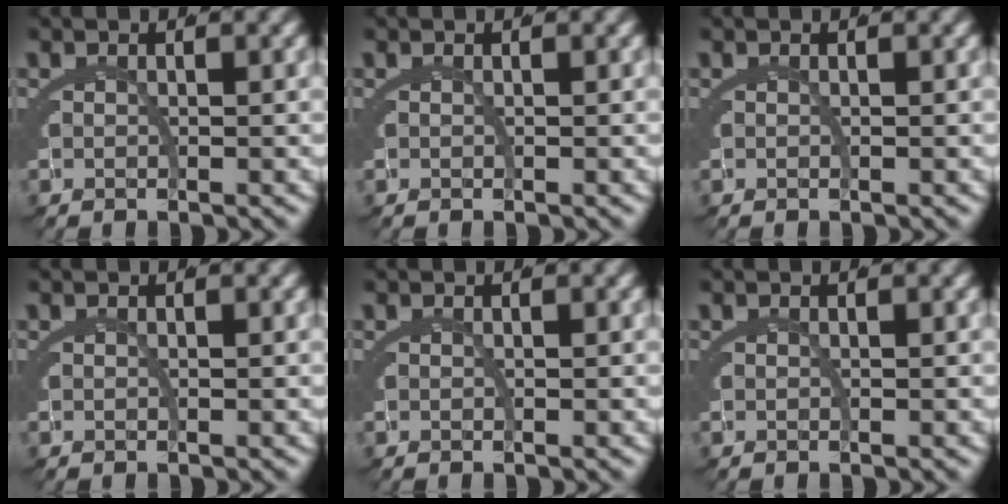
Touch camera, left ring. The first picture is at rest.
{"total": 0.0}
{"total": 0.0}
{"total": 0.0}
{"total": 0.0}
{"total": 0.0}